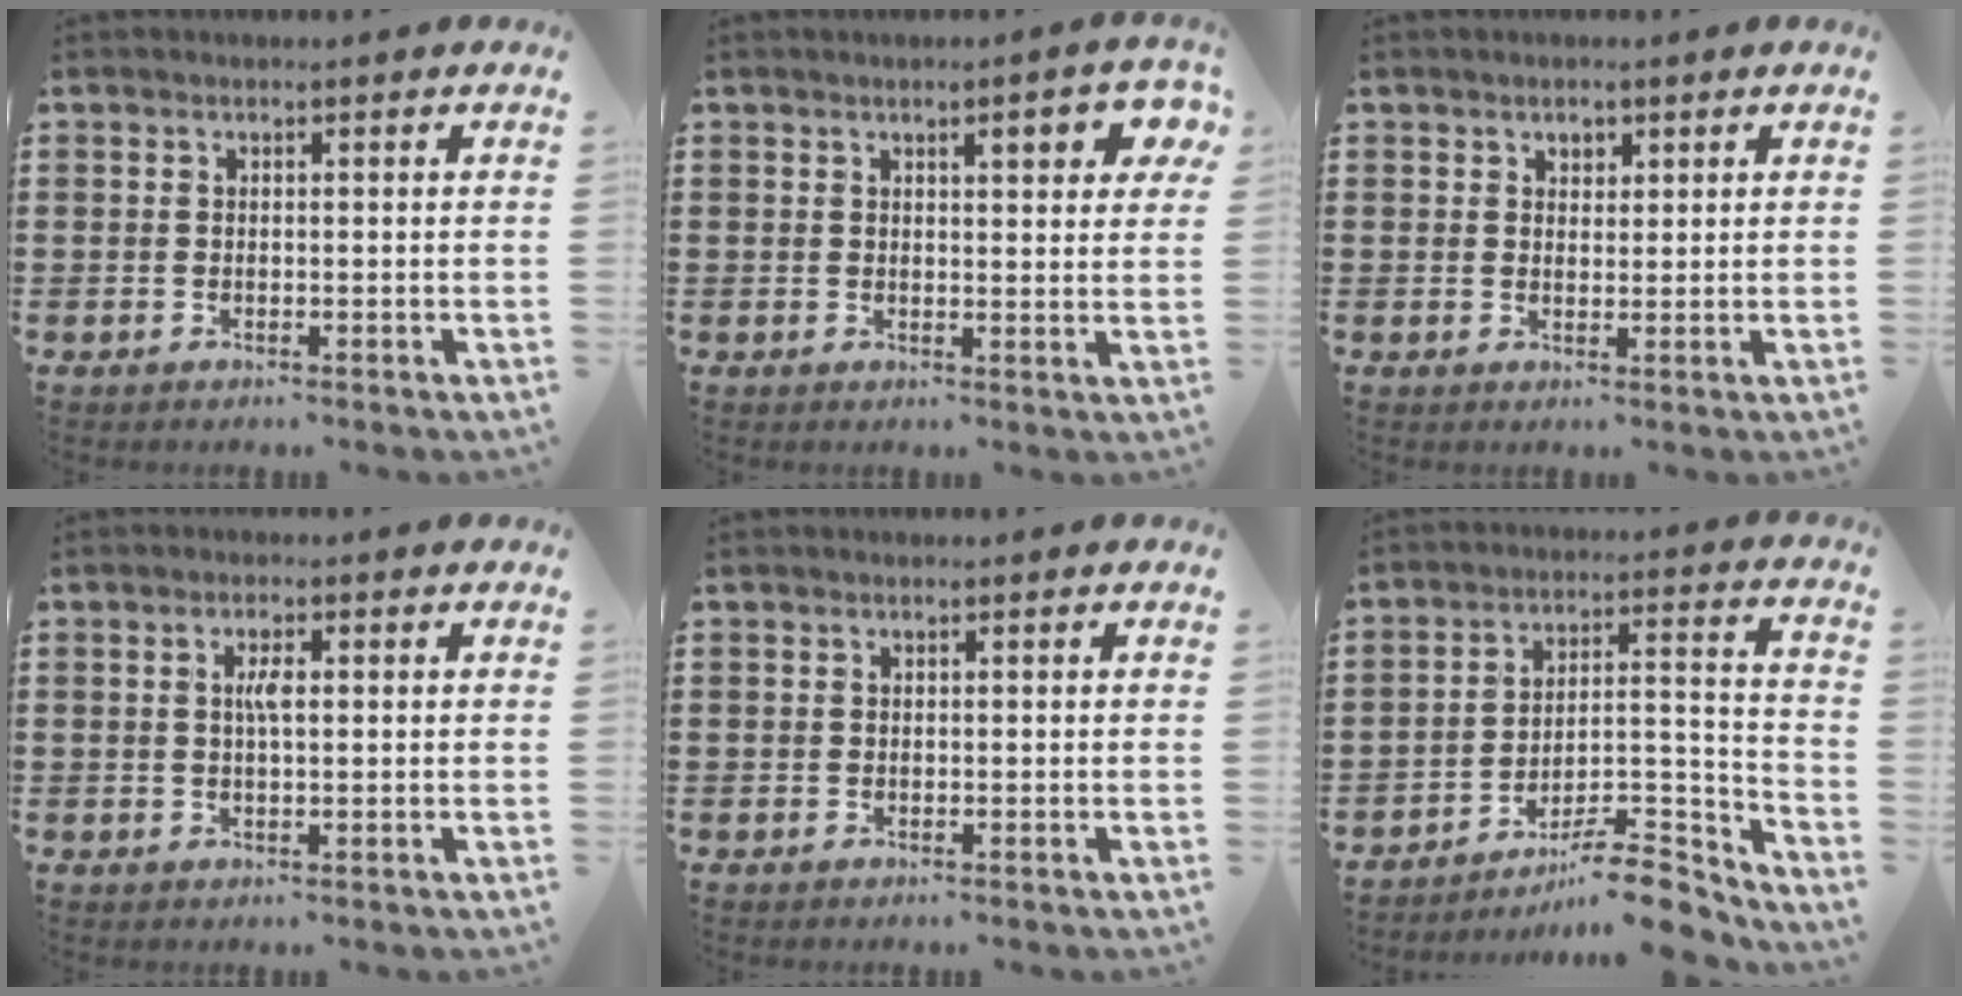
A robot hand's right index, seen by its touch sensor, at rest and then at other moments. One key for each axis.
{"total": 4.4, "fx": 2.3, "fy": 1.2, "fz": 3.5, "tx": -0.042, "ty": -0.006, "tz": 0.031}
{"total": 1.7, "fx": 1.0, "fy": 1.2, "fz": 0.6, "tx": -0.015, "ty": 0.007, "tz": 0.018}
{"total": 2.6, "fx": 0.5, "fy": 0.7, "fz": 2.4, "tx": -0.049, "ty": 0.004, "tz": 0.005}
{"total": 0.0}
{"total": 10.7, "fx": -9.2, "fy": 2.1, "fz": 5.1, "tx": -0.064, "ty": 0.032, "tz": -0.174}